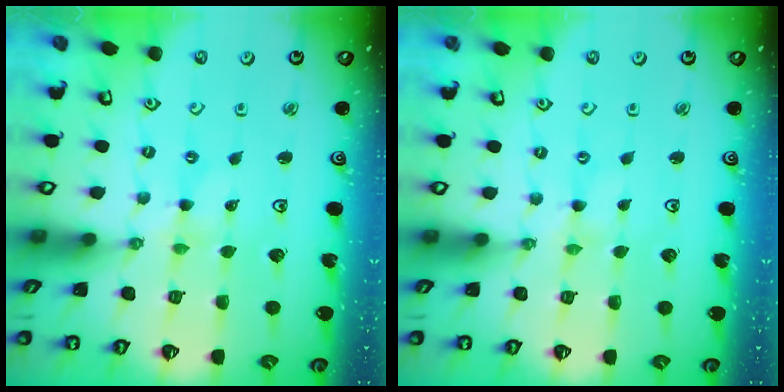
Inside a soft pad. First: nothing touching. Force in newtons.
{"total": 0.0}